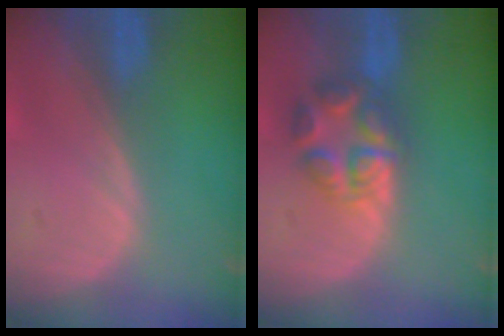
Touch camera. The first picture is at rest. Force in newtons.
{"total": 6.3, "press": 6.3, "slide": 0.1}